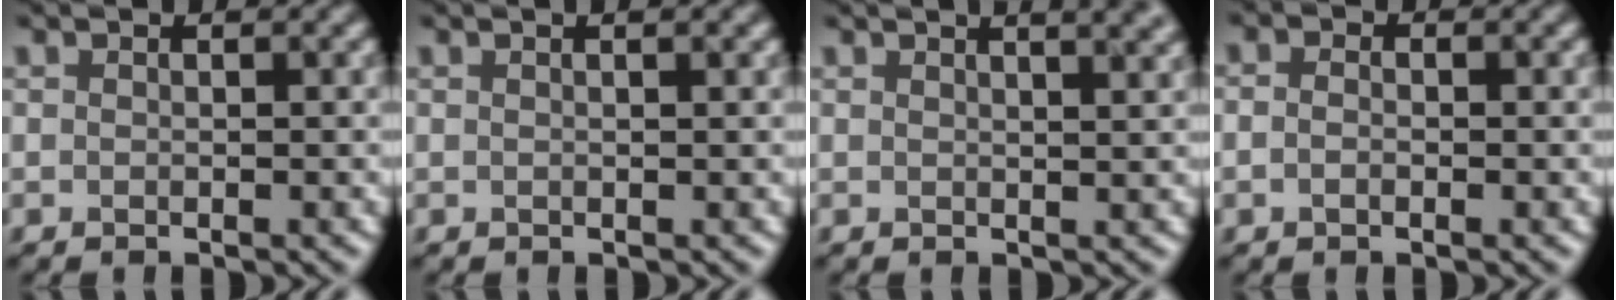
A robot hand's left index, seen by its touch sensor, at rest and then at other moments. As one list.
[{"total": 2.2, "force": [1.2, 0.8, 1.7], "torque": [-0.010, 0.001, -0.003]}, {"total": 6.4, "force": [3.8, 2.9, 4.2], "torque": [-0.014, 0.049, 0.013]}, {"total": 2.0, "force": [0.1, 1.4, 1.4], "torque": [-0.015, 0.006, -0.019]}]